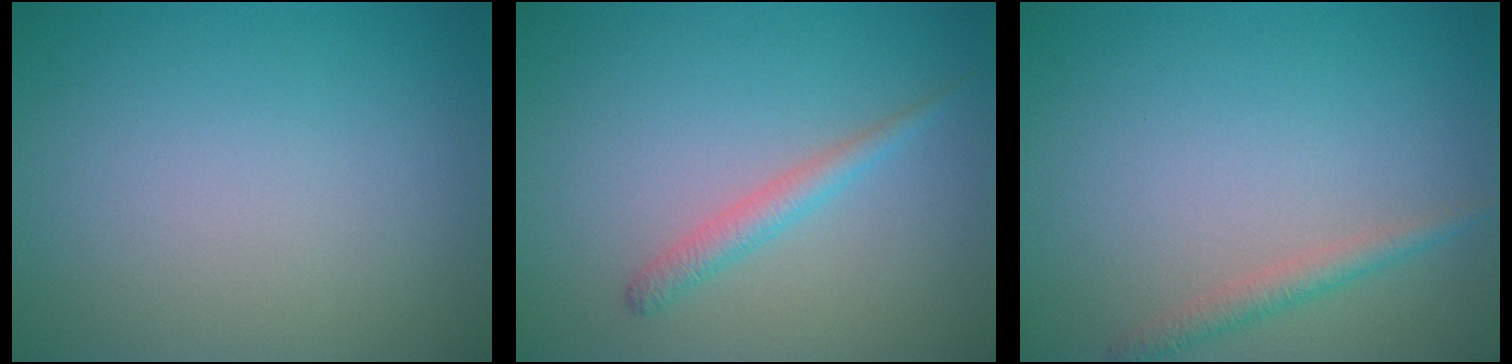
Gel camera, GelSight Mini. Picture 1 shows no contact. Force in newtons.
{"total": 1.7, "press": 1.7, "slide": 0.1}
{"total": 1.6, "press": 1.6, "slide": 0.0}